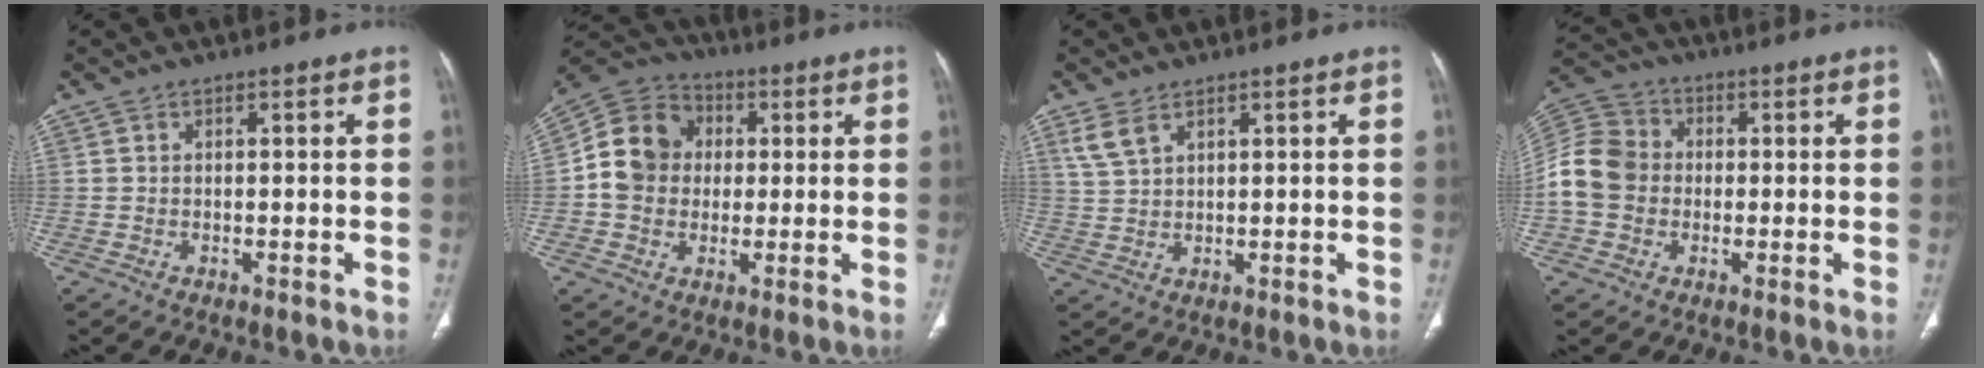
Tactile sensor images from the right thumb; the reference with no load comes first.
{"total": 12.1, "force": [0.6, 10.6, 5.6], "torque": [-0.080, 0.024, 0.001]}
{"total": 4.0, "force": [2.6, 1.9, 2.4], "torque": [-0.050, -0.003, 0.063]}
{"total": 10.8, "force": [-0.8, 9.2, 5.5], "torque": [-0.105, 0.033, -0.024]}